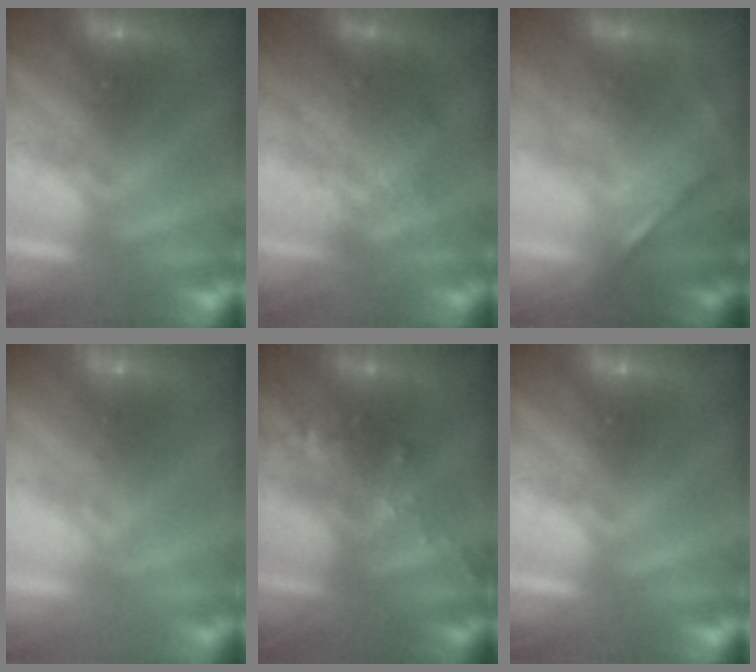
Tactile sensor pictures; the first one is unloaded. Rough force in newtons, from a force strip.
{"total": 2.2}
{"total": 1.1}
{"total": 4.6}
{"total": 2.8}
{"total": 0.0}